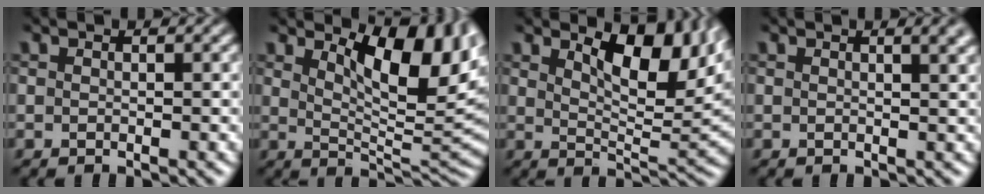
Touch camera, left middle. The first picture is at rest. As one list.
[{"total": 10.6, "force": [4.2, 4.3, 8.6], "torque": [-0.120, 0.001, 0.065]}, {"total": 9.1, "force": [3.8, 3.9, 7.3], "torque": [-0.115, 0.001, 0.060]}, {"total": 3.0, "force": [1.5, 1.2, 2.2], "torque": [-0.008, 0.007, 0.009]}]